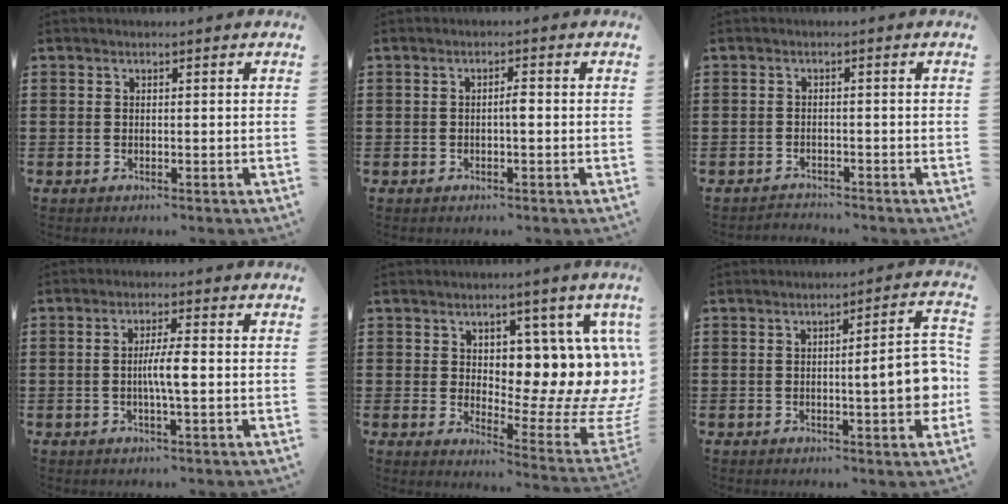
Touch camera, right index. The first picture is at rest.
{"total": 1.5, "force": [-0.3, 0.3, 1.4], "torque": [-0.028, 0.001, -0.006]}
{"total": 1.7, "force": [-1.6, 0.2, -0.2], "torque": [-0.003, 0.004, -0.039]}
{"total": 4.3, "force": [-0.5, 0.4, 4.2], "torque": [-0.081, -0.004, -0.014]}
{"total": 9.3, "force": [2.6, 5.2, 7.3], "torque": [-0.077, -0.059, 0.046]}
{"total": 8.0, "force": [-0.5, 1.3, 7.8], "torque": [-0.109, -0.010, -0.014]}